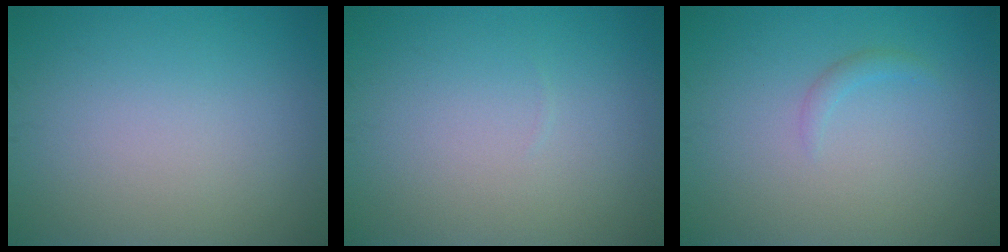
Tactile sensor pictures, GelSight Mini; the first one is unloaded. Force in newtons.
{"total": 0.0}
{"total": 0.9, "press": 0.8, "slide": 0.1}